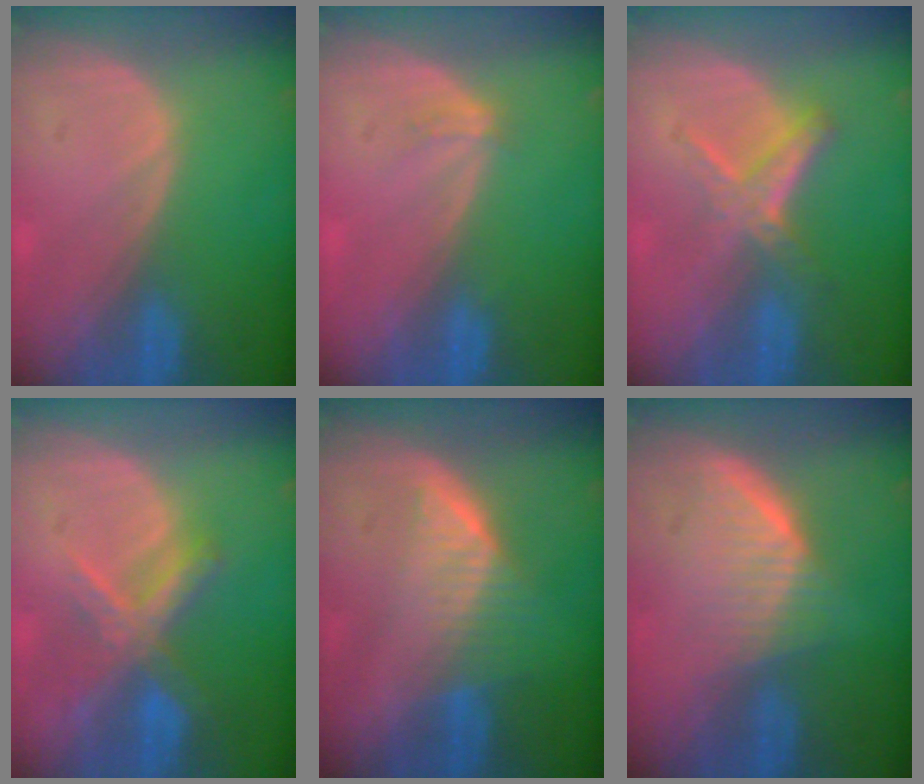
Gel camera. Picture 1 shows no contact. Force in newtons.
{"total": 1.5, "press": 1.1, "slide": 1.0}
{"total": 5.2, "press": 5.1, "slide": 0.8}
{"total": 7.3, "press": 6.2, "slide": 3.8}
{"total": 6.5, "press": 5.7, "slide": 3.2}
{"total": 5.8, "press": 5.6, "slide": 1.8}